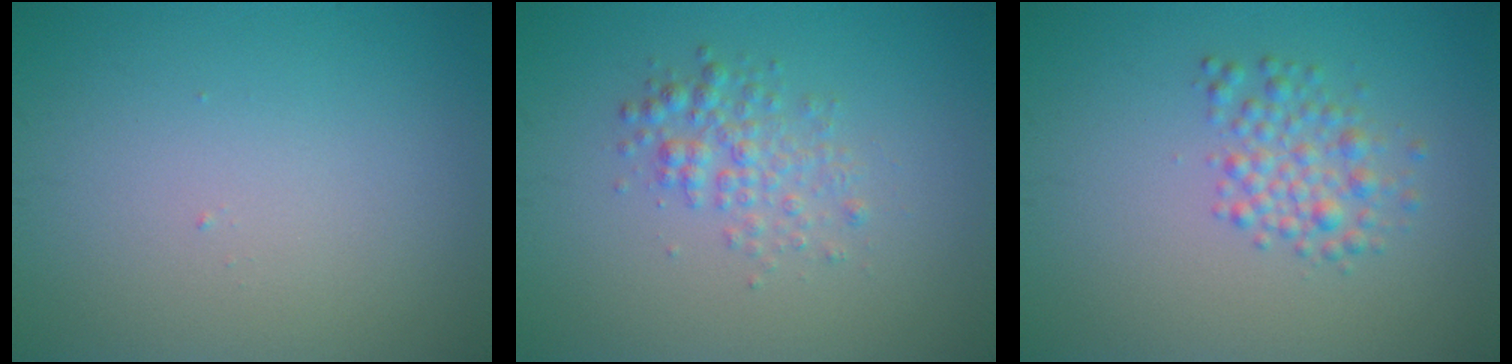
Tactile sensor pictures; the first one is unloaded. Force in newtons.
{"total": 2.5, "press": 2.5, "slide": 0.0}
{"total": 2.7, "press": 2.7, "slide": 0.1}